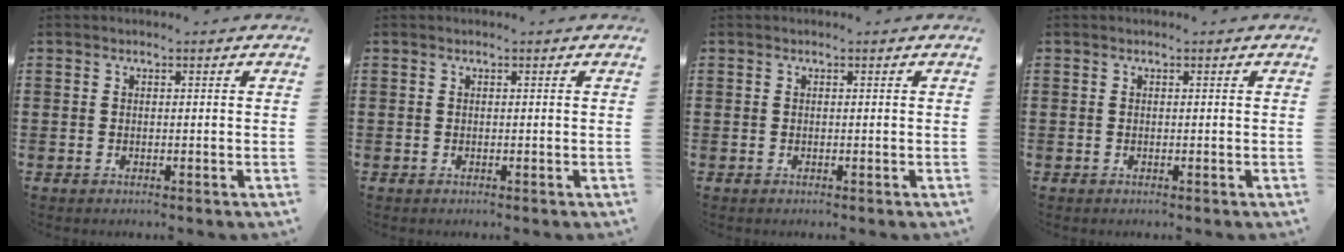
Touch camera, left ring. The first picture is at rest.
{"total": 0.0}
{"total": 0.0}
{"total": 0.0}